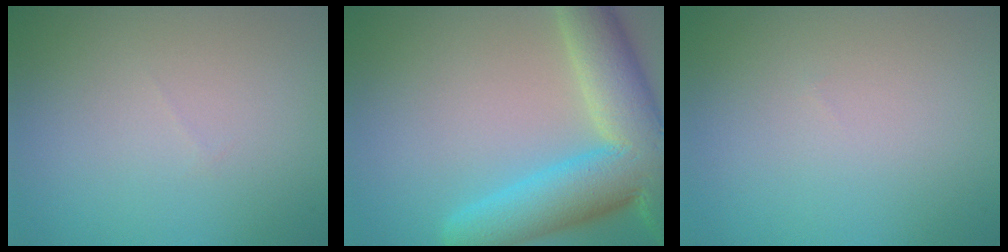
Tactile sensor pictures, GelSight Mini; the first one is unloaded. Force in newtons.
{"total": 11.6, "press": 11.6, "slide": 0.6}
{"total": 0.0}